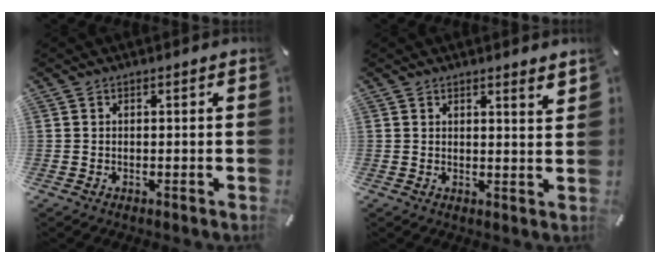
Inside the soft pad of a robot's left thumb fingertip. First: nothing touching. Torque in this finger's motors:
{"motor_torque": [0.44, -0.30, 0.17, -0.27, 0.00]}